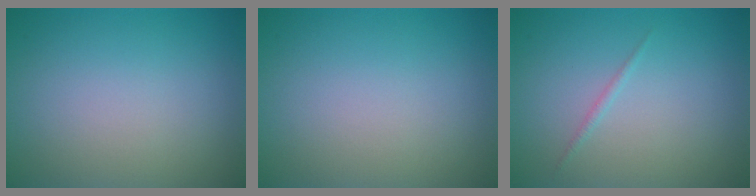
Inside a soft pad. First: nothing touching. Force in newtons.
{"total": 0.0}
{"total": 0.5, "press": 0.5, "slide": 0.0}